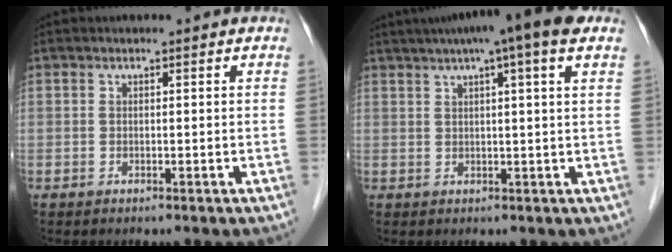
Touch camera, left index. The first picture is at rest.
{"total": 10.7, "force": [6.8, 0.3, 8.3], "torque": [-0.128, 0.035, 0.087]}